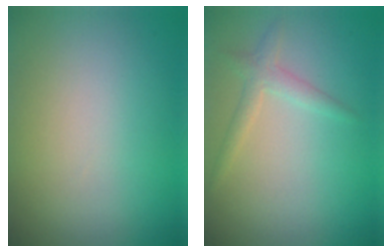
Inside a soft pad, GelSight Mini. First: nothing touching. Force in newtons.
{"total": 1.7, "press": 1.7, "slide": 0.0}